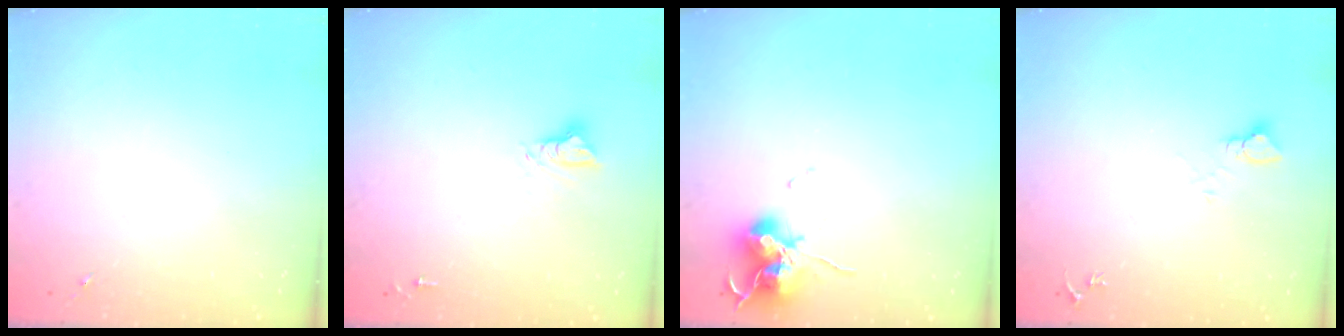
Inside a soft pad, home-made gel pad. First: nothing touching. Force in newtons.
{"total": 6.2, "press": 6.2, "slide": 0.3}
{"total": 12.2, "press": 12.1, "slide": 1.3}
{"total": 4.0, "press": 4.0, "slide": 0.4}